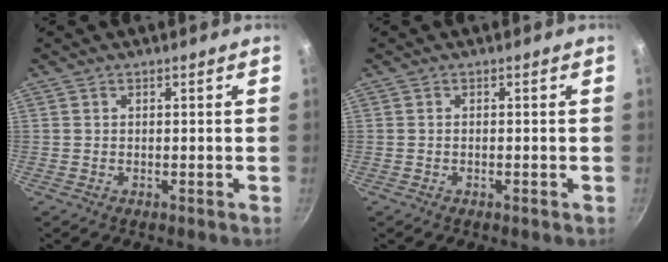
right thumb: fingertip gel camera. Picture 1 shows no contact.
{"total": 0.6, "force": [-0.3, 0.2, 0.5], "torque": [-0.009, 0.003, -0.007]}